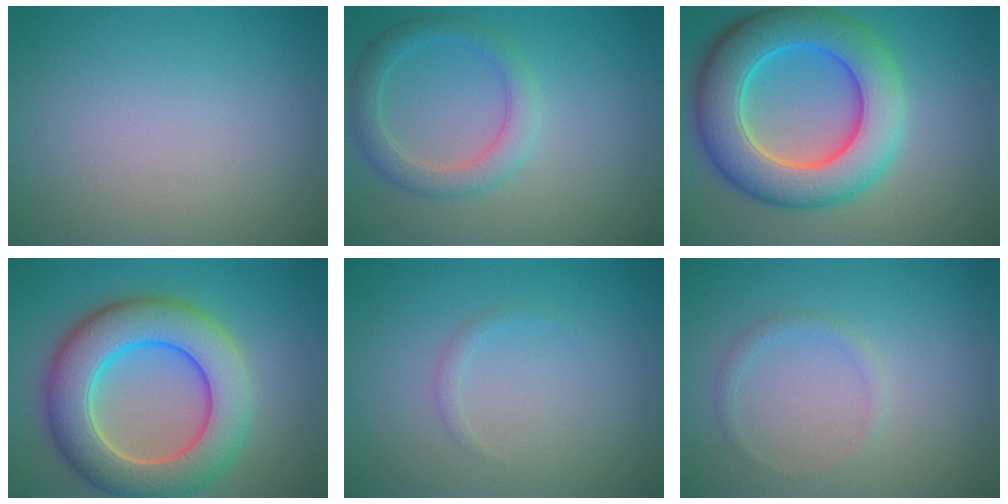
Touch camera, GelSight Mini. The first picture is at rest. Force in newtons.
{"total": 3.0, "press": 3.0, "slide": 0.1}
{"total": 9.9, "press": 9.9, "slide": 0.3}
{"total": 9.6, "press": 9.6, "slide": 0.4}
{"total": 0.7, "press": 0.7, "slide": 0.0}
{"total": 1.0, "press": 1.0, "slide": 0.0}